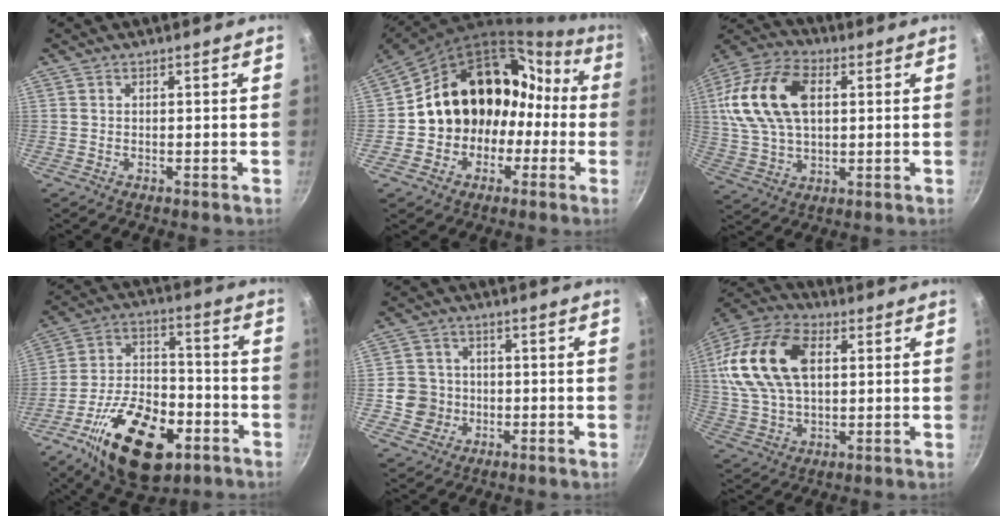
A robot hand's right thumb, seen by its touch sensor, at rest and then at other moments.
{"total": 21.1, "force": [-1.3, 17.8, 11.2], "torque": [-0.156, 0.079, -0.005]}
{"total": 18.4, "force": [3.8, 11.4, 13.9], "torque": [-0.260, 0.013, 0.064]}
{"total": 22.7, "force": [-10.4, 12.5, 15.9], "torque": [-0.243, 0.045, -0.167]}
{"total": 6.6, "force": [-1.2, 6.4, 1.3], "torque": [0.010, 0.021, -0.024]}
{"total": 20.3, "force": [4.3, 12.7, 15.3], "torque": [-0.289, 0.014, 0.072]}